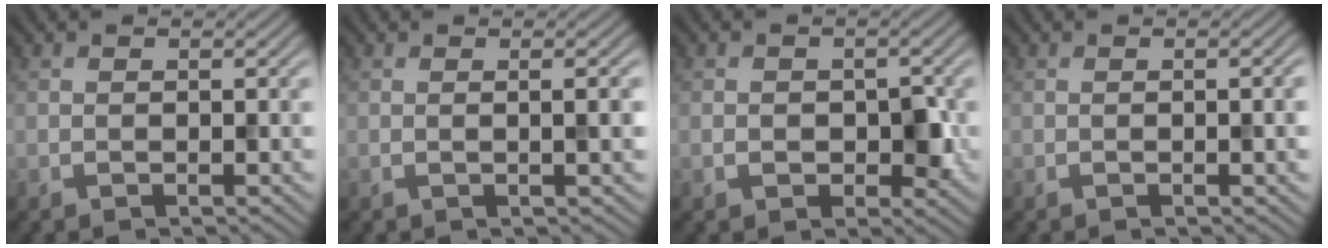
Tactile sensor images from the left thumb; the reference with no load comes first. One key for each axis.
{"total": 1.9, "fx": 0.1, "fy": 0.3, "fz": 1.9, "tx": -0.028, "ty": 0.005, "tz": -0.003}
{"total": 3.2, "fx": -0.6, "fy": 2.4, "fz": 2.0, "tx": -0.035, "ty": -0.008, "tz": -0.008}
{"total": 2.3, "fx": -0.1, "fy": 0.5, "fz": 2.2, "tx": -0.028, "ty": 0.003, "tz": -0.003}